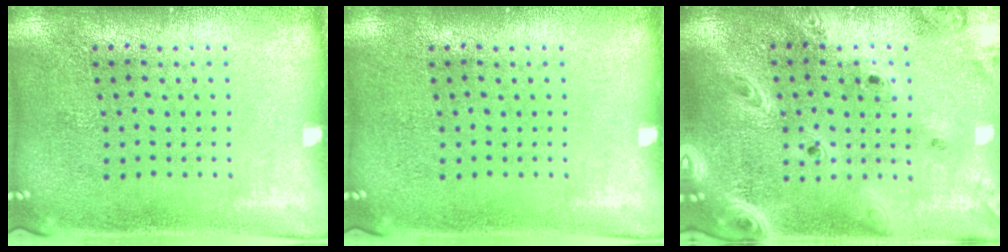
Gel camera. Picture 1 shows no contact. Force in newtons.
{"total": 0.0}
{"total": 2.8, "press": 2.4, "slide": 1.4}